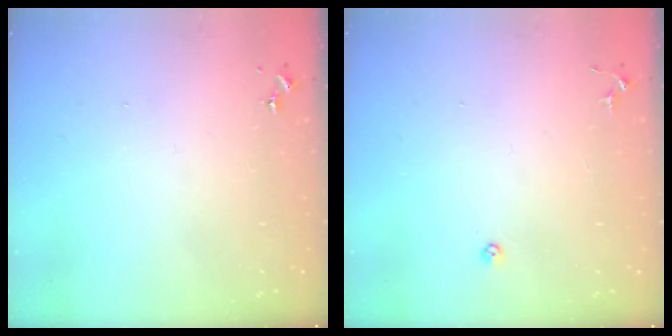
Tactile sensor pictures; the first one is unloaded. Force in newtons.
{"total": 3.3, "press": 3.3, "slide": 0.7}